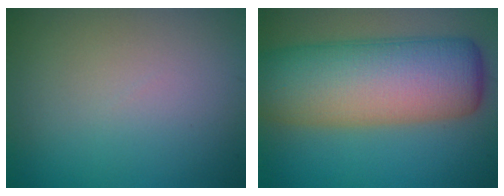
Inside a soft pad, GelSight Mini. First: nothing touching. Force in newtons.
{"total": 12.0, "press": 12.0, "slide": 0.3}